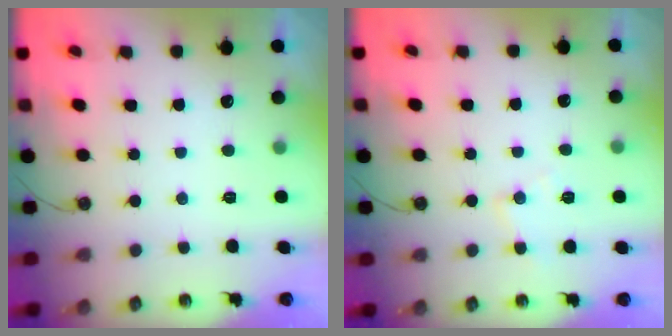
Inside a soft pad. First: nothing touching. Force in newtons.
{"total": 7.2, "press": 7.2, "slide": 0.5}